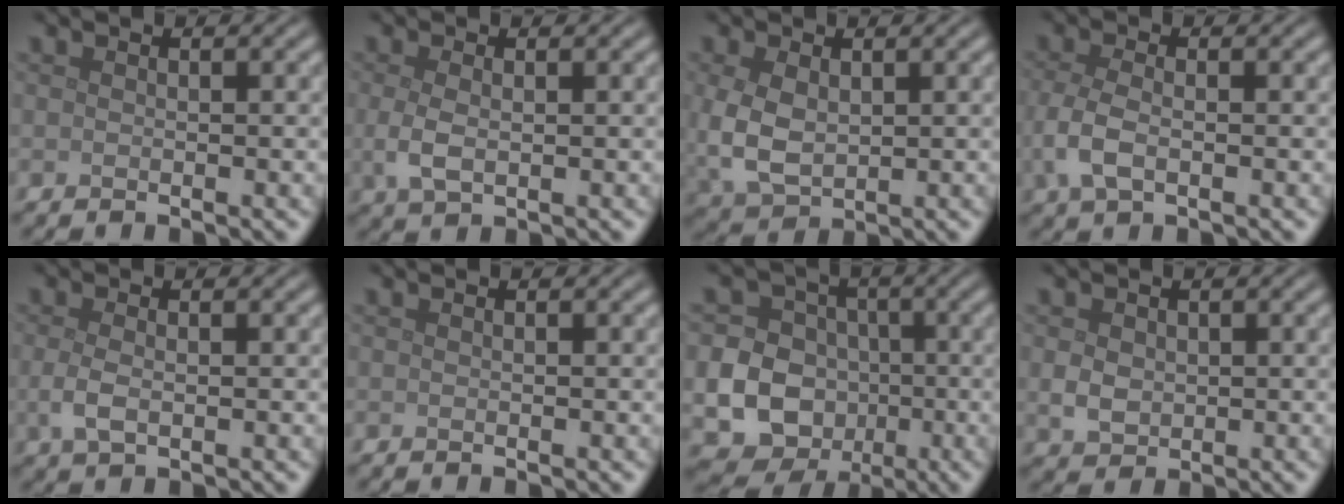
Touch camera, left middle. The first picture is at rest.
{"total": 2.6, "force": [-0.1, 1.4, 2.1], "torque": [-0.053, -0.005, 0.000]}
{"total": 4.8, "force": [0.1, 3.4, 3.5], "torque": [-0.093, -0.008, 0.009]}
{"total": 3.5, "force": [-0.8, 1.9, 2.8], "torque": [-0.076, -0.004, -0.019]}
{"total": 2.2, "force": [-0.2, 1.1, 1.9], "torque": [-0.049, -0.006, -0.005]}
{"total": 0.0}
{"total": 15.7, "force": [-4.2, 14.5, 4.4], "torque": [-0.110, -0.028, -0.078]}
{"total": 2.4, "force": [0.2, 2.0, 1.3], "torque": [-0.029, -0.004, 0.003]}